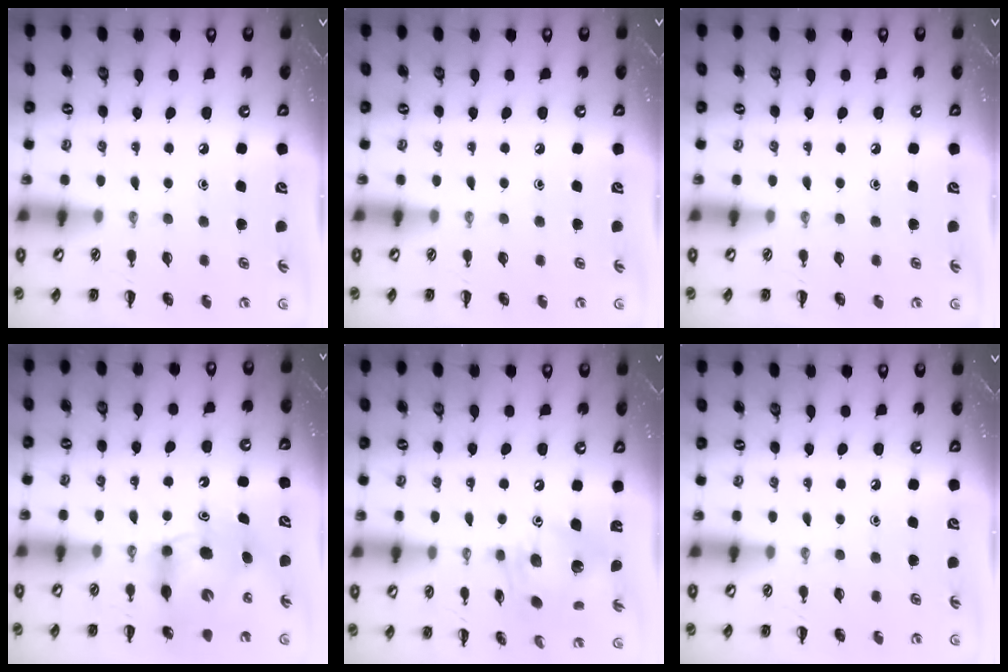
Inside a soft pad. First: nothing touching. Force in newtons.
{"total": 0.0}
{"total": 0.0}
{"total": 8.1, "press": 8.1, "slide": 0.9}
{"total": 12.2, "press": 12.1, "slide": 1.2}
{"total": 0.0}